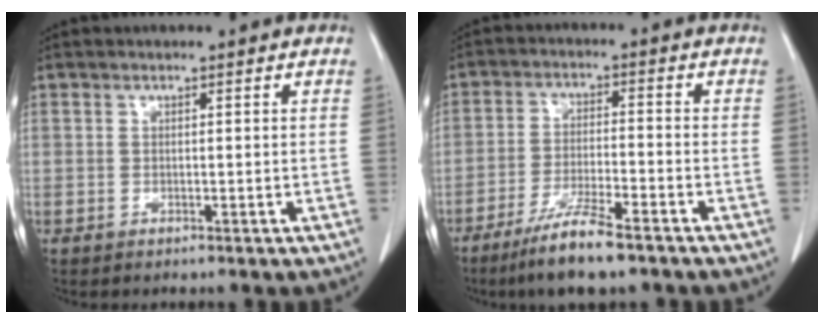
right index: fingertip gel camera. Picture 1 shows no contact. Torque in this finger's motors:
{"motor_torque": [0.66, -0.70, 0.33, 0.12]}